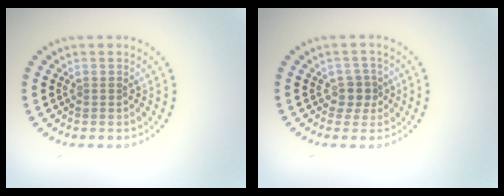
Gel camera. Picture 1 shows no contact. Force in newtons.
{"total": 1.8, "press": 1.4, "slide": 1.1}